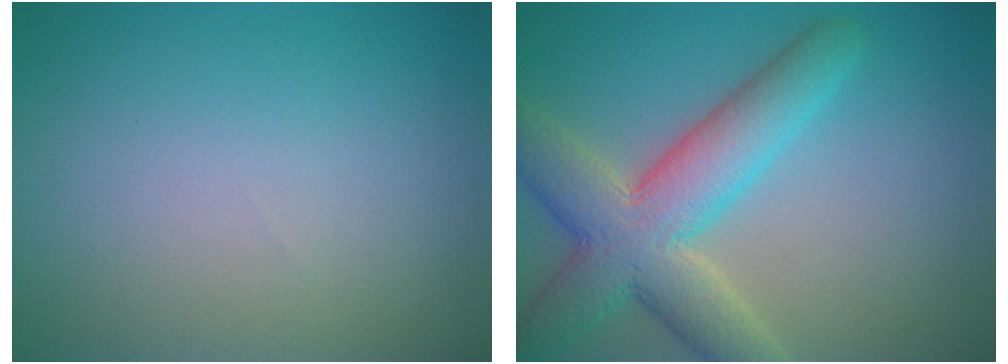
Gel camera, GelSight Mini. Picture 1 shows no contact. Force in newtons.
{"total": 8.0, "press": 8.0, "slide": 0.5}